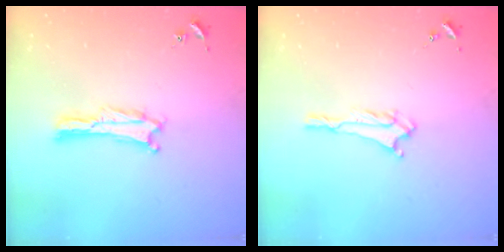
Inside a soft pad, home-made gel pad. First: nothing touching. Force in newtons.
{"total": 1.9, "press": 1.9, "slide": 0.4}